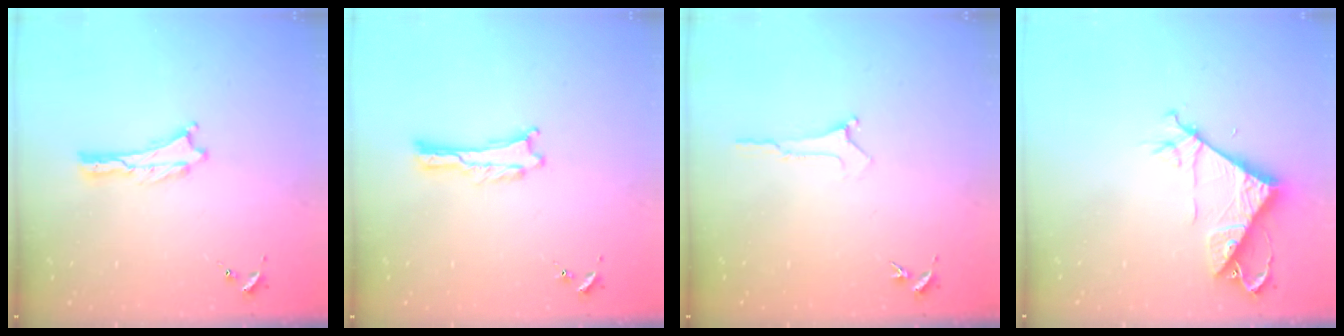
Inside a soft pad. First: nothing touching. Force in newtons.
{"total": 0.0}
{"total": 0.0}
{"total": 7.7, "press": 7.7, "slide": 0.6}